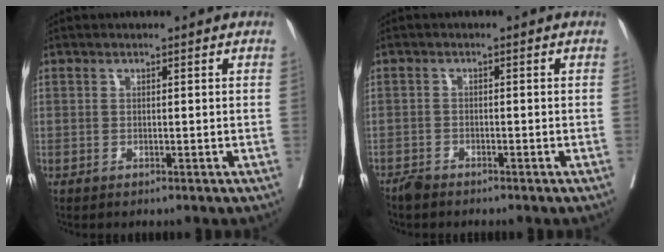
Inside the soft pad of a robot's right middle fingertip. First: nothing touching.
{"total": 1.5, "force": [-1.4, 0.4, 0.1], "torque": [-0.004, -0.001, -0.026]}